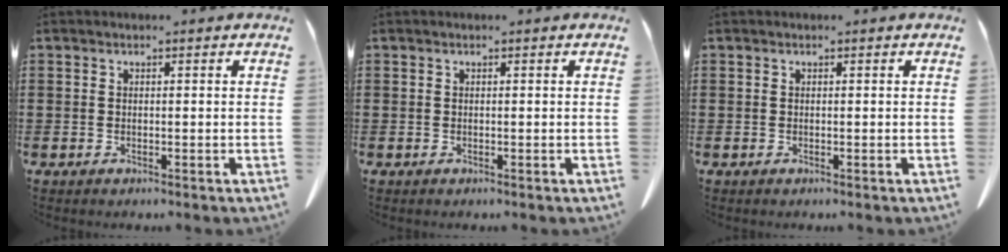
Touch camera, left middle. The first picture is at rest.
{"total": 0.0}
{"total": 0.0}